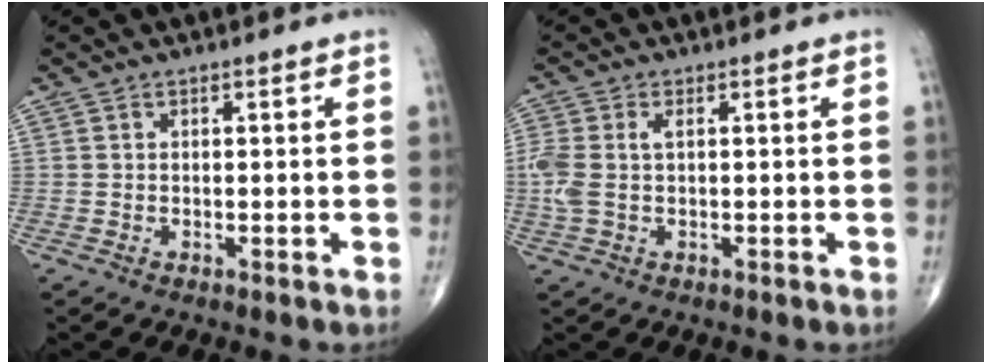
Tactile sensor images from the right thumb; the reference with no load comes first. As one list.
[{"total": 5.3, "force": [0.5, 2.9, 4.5], "torque": [-0.140, 0.016, 0.013]}]